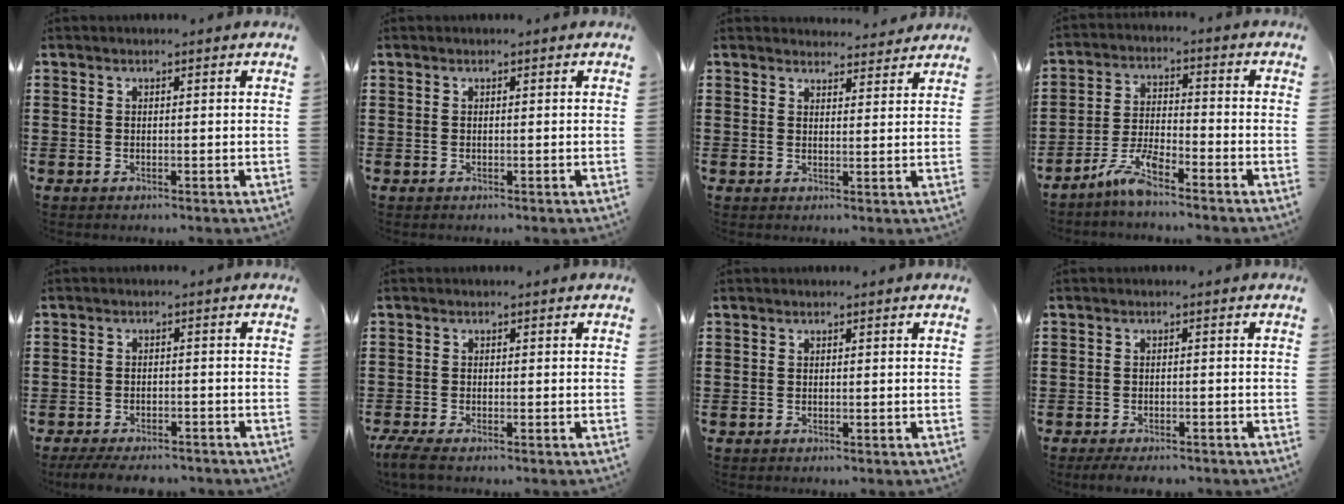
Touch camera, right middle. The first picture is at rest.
{"total": 0.0}
{"total": 2.9, "force": [2.9, 0.0, -0.1], "torque": [0.001, -0.016, 0.054]}
{"total": 6.0, "force": [-4.9, 1.0, 3.2], "torque": [-0.080, -0.002, -0.100]}
{"total": 3.4, "force": [-3.3, 0.3, 0.7], "torque": [-0.014, -0.002, -0.067]}
{"total": 2.3, "force": [-1.9, 0.0, 1.2], "torque": [-0.037, -0.009, -0.040]}
{"total": 0.0}
{"total": 2.2, "force": [-2.1, 0.1, 0.4], "torque": [-0.012, -0.005, -0.042]}